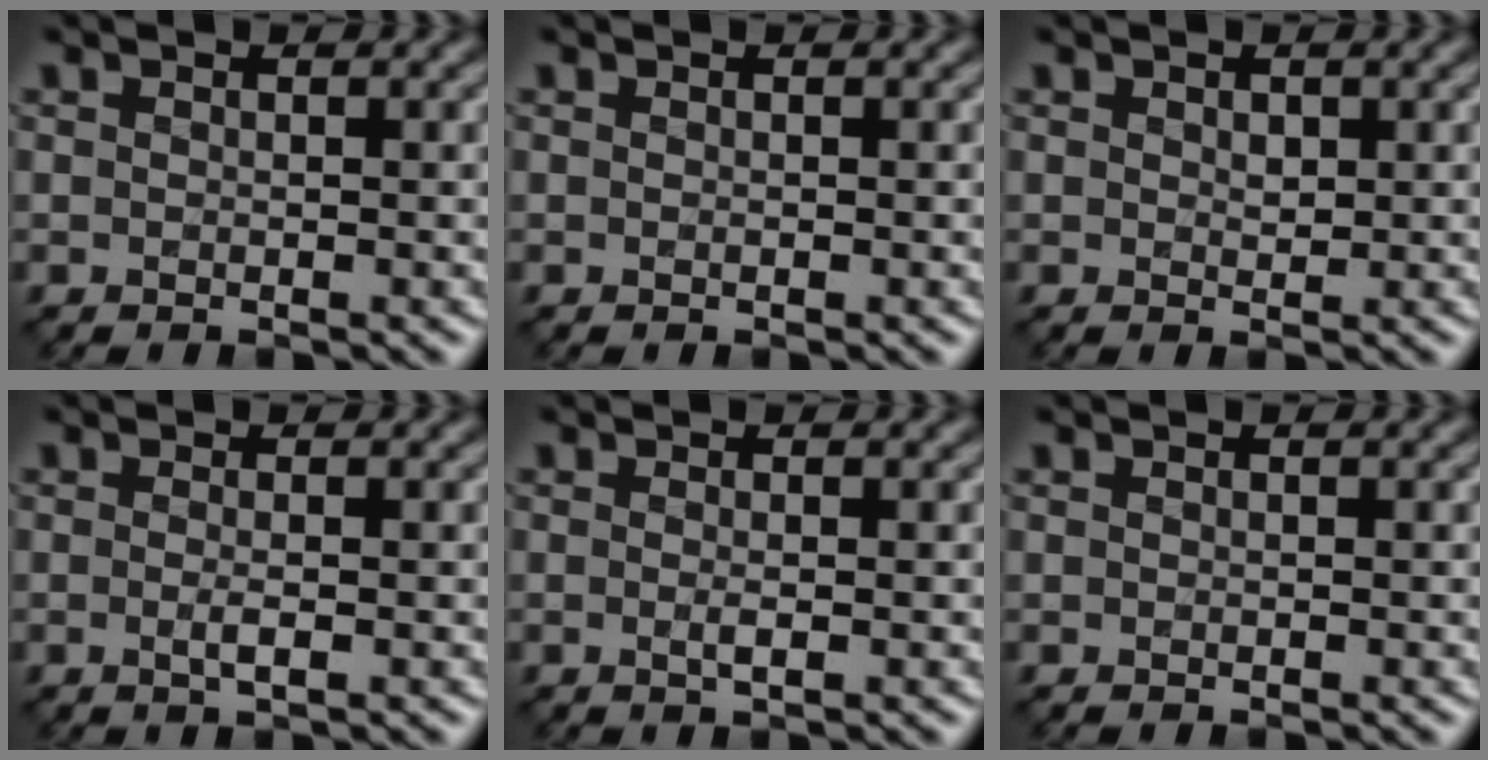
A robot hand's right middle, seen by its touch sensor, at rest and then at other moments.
{"total": 0.0}
{"total": 0.8, "force": [0.3, 0.5, 0.6], "torque": [-0.009, 0.001, 0.007]}
{"total": 1.3, "force": [-0.2, 0.3, 1.3], "torque": [-0.023, -0.001, -0.005]}
{"total": 1.0, "force": [-0.1, 0.2, 1.0], "torque": [-0.017, 0.001, -0.001]}
{"total": 0.0}